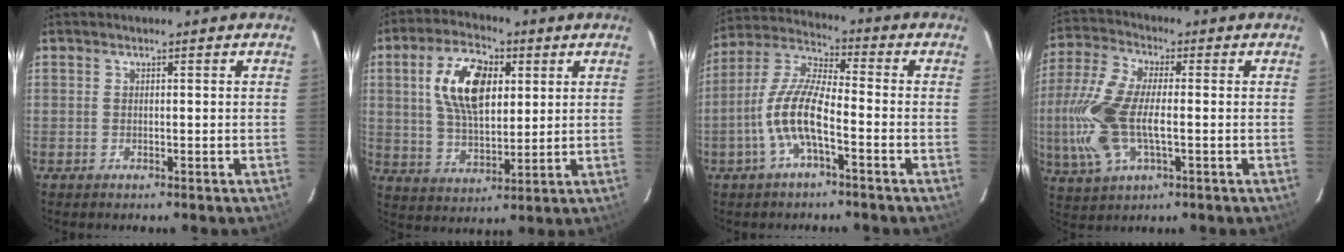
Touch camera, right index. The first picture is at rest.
{"total": 13.4, "force": [3.9, 7.1, 10.7], "torque": [-0.200, 0.019, 0.075]}
{"total": 10.4, "force": [-3.9, 2.7, 9.3], "torque": [-0.204, 0.005, -0.078]}
{"total": 15.3, "force": [-1.8, 7.0, 13.4], "torque": [-0.307, 0.001, -0.038]}